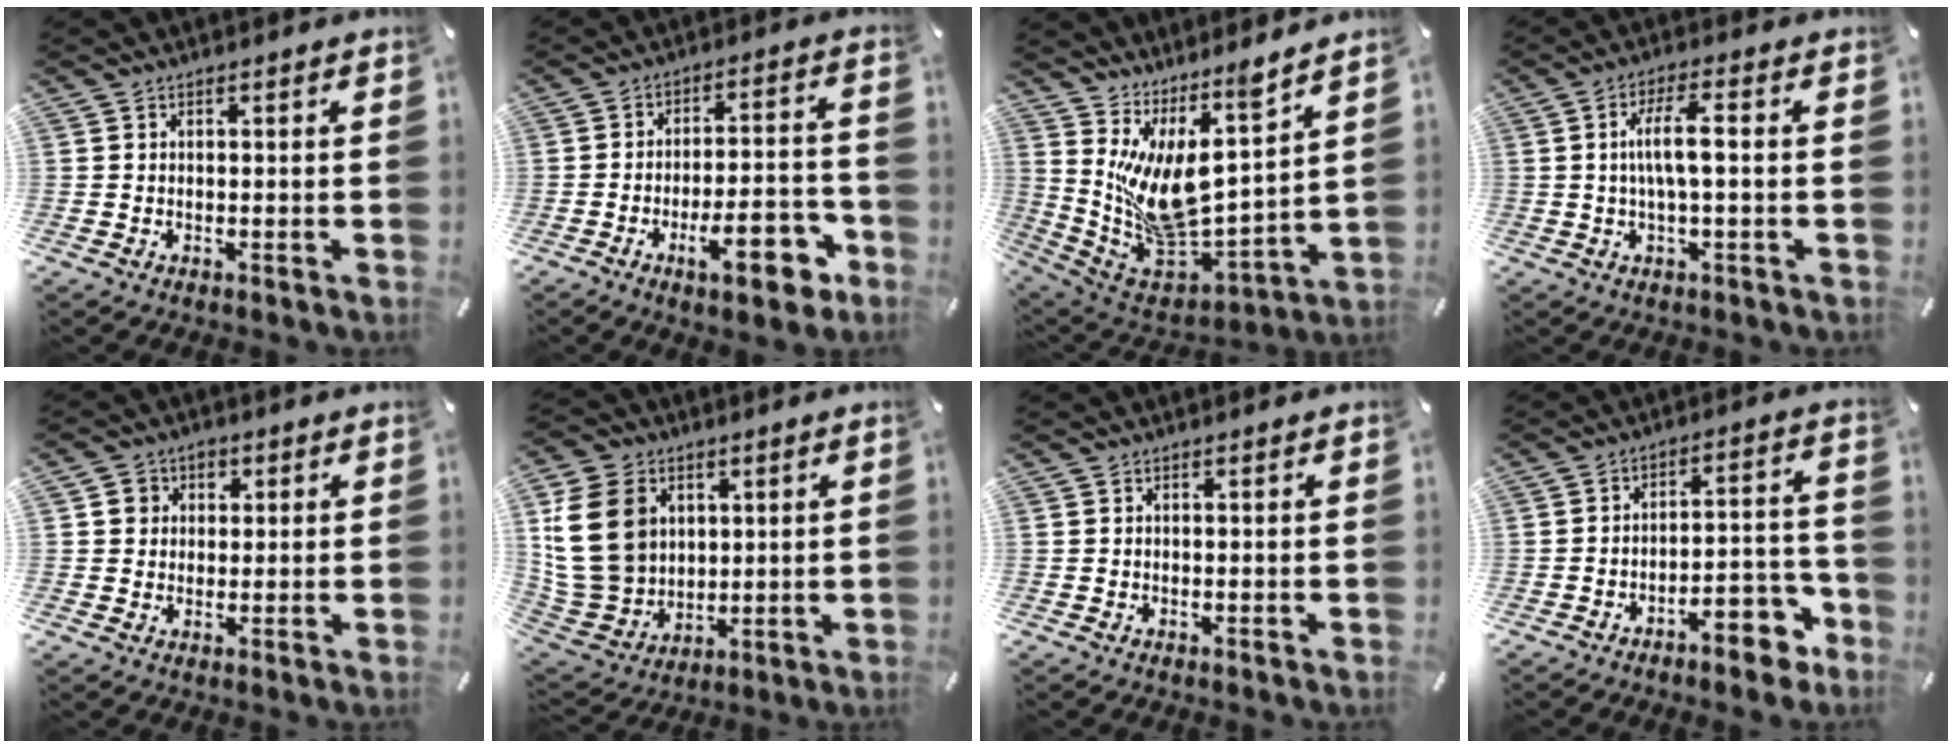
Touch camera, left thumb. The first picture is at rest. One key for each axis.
{"total": 13.8, "fx": -6.4, "fy": 4.7, "fz": 11.3, "tx": -0.159, "ty": 0.027, "tz": -0.099}
{"total": 11.7, "fx": 5.2, "fy": 5.2, "fz": 9.1, "tx": -0.199, "ty": -0.093, "tz": 0.086}
{"total": 7.2, "fx": 0.2, "fy": 1.6, "fz": 7.0, "tx": -0.136, "ty": 0.006, "tz": -0.003}
{"total": 4.5, "fx": 0.6, "fy": 4.3, "fz": 1.1, "tx": -0.007, "ty": 0.005, "tz": 0.005}
{"total": 17.5, "fx": 4.7, "fy": 14.3, "fz": 8.9, "tx": -0.210, "ty": -0.017, "tz": 0.089}
{"total": 0.0}
{"total": 11.3, "fx": -7.4, "fy": 4.7, "fz": 7.1, "tx": -0.066, "ty": 0.045, "tz": -0.129}